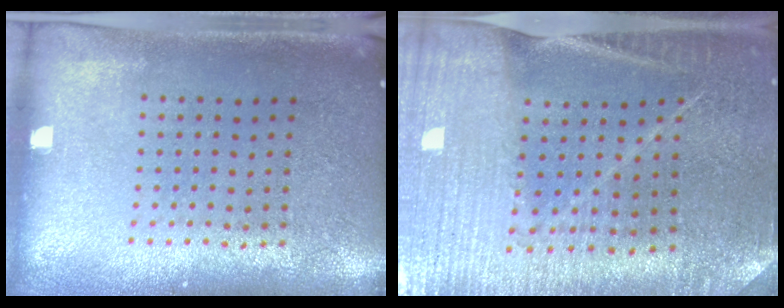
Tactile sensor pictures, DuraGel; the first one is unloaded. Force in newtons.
{"total": 2.6, "press": 2.6, "slide": 0.4}